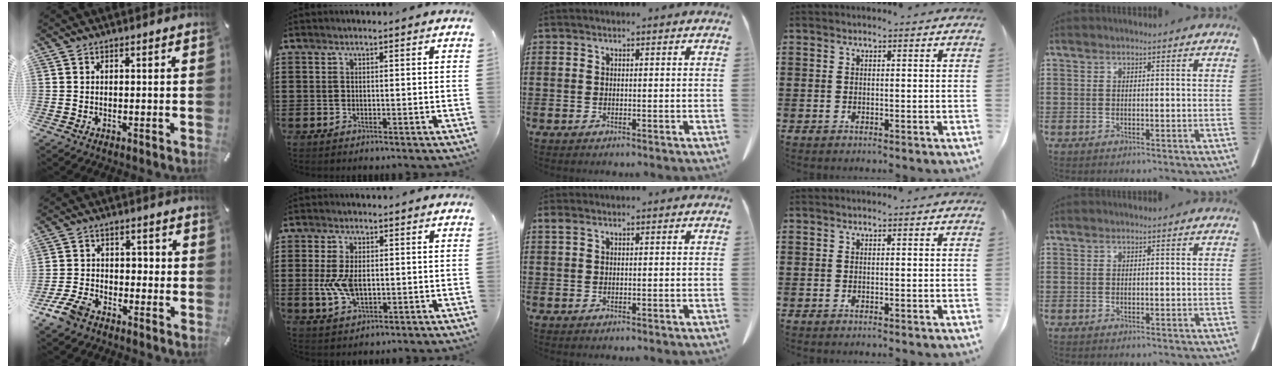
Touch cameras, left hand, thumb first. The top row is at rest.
{"thumb": {"total": 8.0, "force": [-5.0, 5.3, 3.2], "torque": [-0.070, 0.030, -0.095]}, "index": {"total": 6.5, "force": [-0.1, 3.6, 5.3], "torque": [-0.128, 0.001, -0.008]}, "middle": {"total": 0.9, "force": [0.4, 0.4, 0.8], "torque": [-0.017, 0.004, 0.006]}}